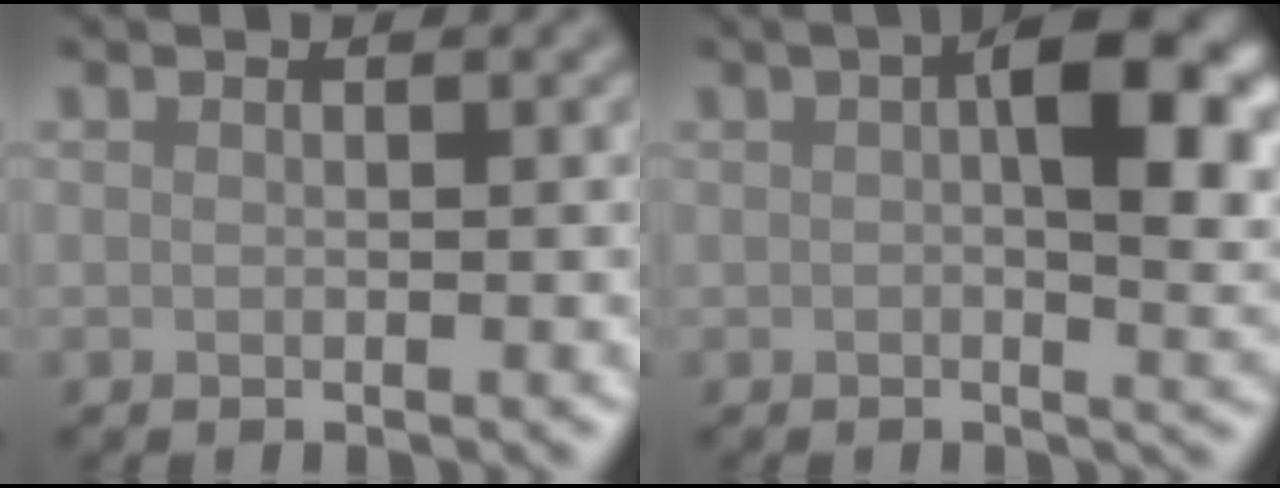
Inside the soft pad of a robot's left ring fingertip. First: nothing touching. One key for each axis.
{"total": 7.0, "fx": 1.4, "fy": 2.2, "fz": 6.6, "tx": -0.090, "ty": 0.012, "tz": 0.026}